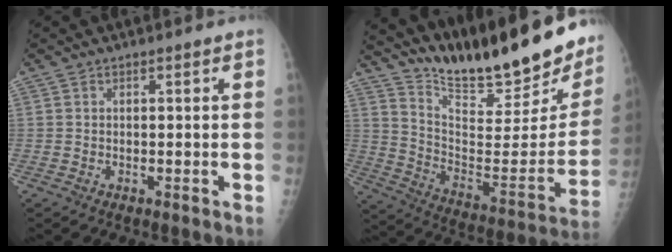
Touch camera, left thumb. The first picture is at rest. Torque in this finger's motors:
{"motor_torque": [0.67, 0.14, 0.90, -1.88, 0.06]}